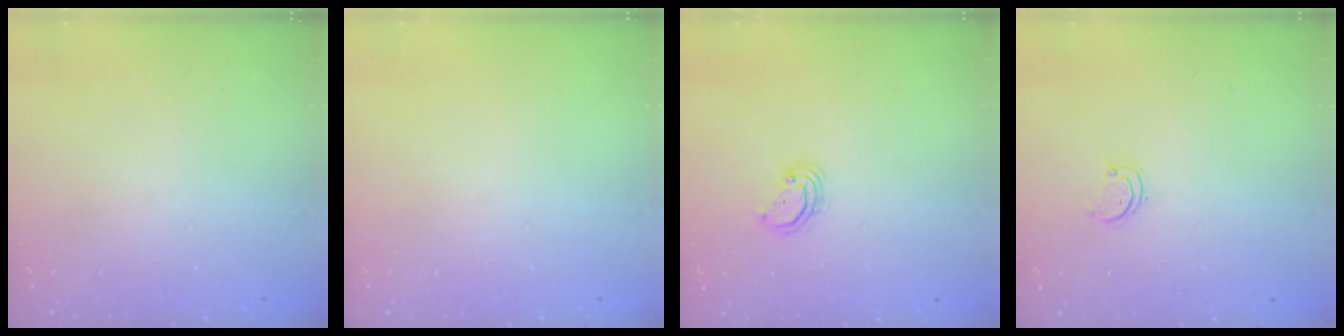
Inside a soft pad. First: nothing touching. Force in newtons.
{"total": 0.0}
{"total": 2.9, "press": 2.9, "slide": 0.2}
{"total": 1.7, "press": 1.7, "slide": 0.3}